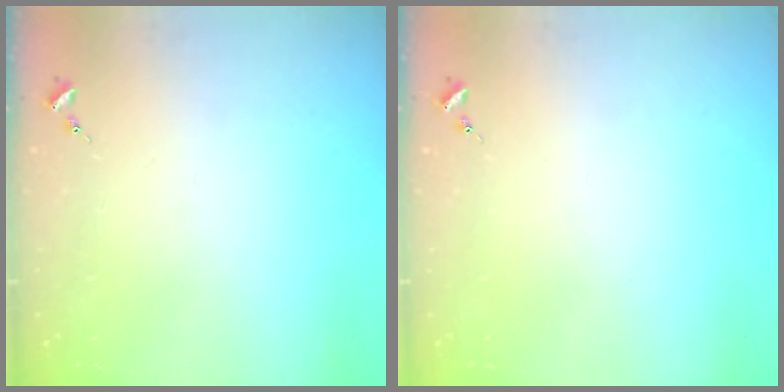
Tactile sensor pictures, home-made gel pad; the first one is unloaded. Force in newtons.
{"total": 0.0}